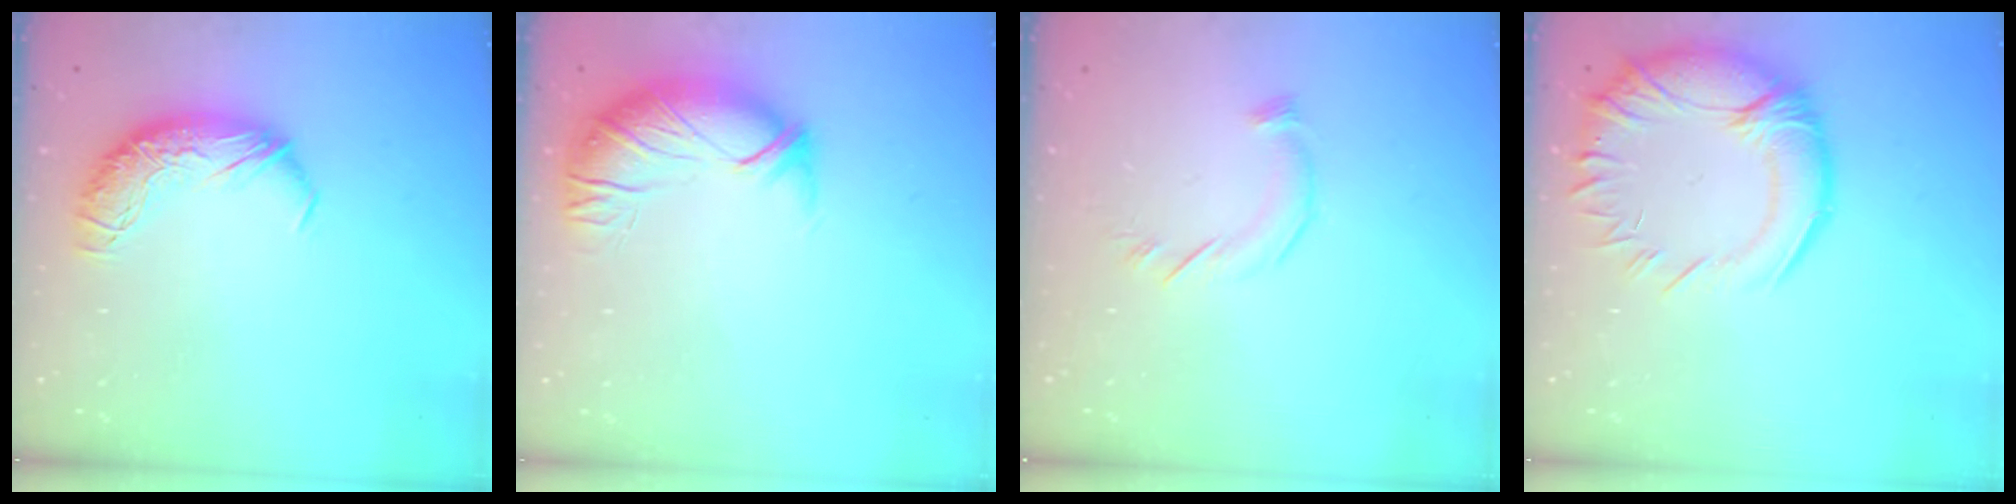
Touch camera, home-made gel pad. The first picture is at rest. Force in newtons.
{"total": 3.0, "press": 1.5, "slide": 2.6}
{"total": 5.4, "press": 5.4, "slide": 0.3}
{"total": 7.5, "press": 6.3, "slide": 4.0}